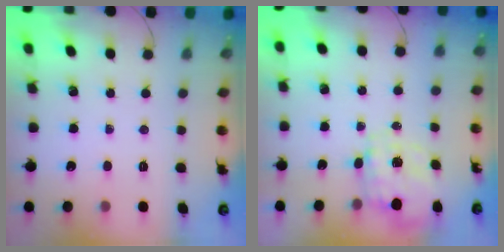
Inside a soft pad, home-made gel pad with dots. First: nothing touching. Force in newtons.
{"total": 2.7, "press": 2.5, "slide": 1.1}